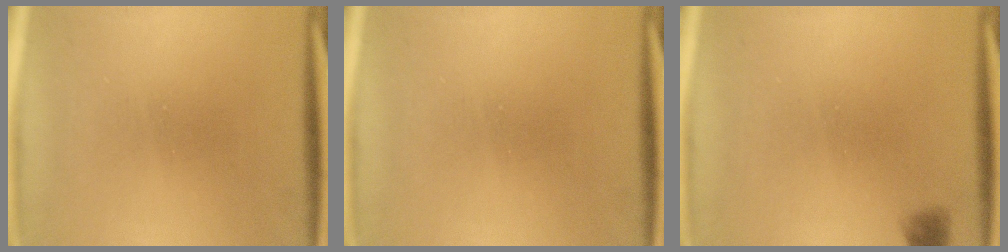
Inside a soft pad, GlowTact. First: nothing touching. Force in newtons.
{"total": 0.0}
{"total": 1.2}